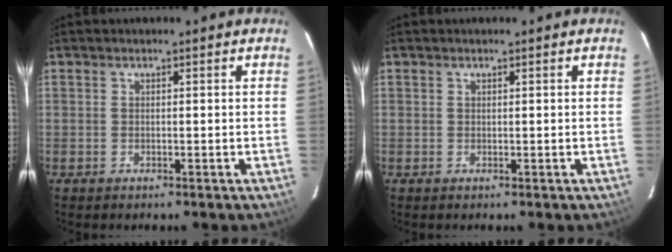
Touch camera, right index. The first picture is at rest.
{"total": 0.0}